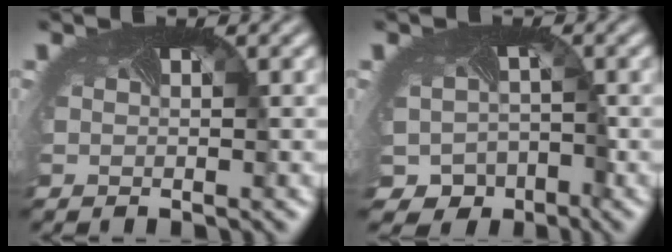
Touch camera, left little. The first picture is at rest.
{"total": 6.9, "force": [-3.8, 5.6, 1.2], "torque": [-0.011, -0.038, -0.055]}